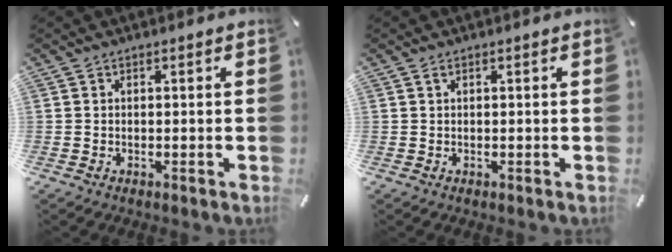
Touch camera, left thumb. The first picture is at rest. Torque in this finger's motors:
{"motor_torque": [-0.10, -0.02, 0.17, -0.19, 0.07]}